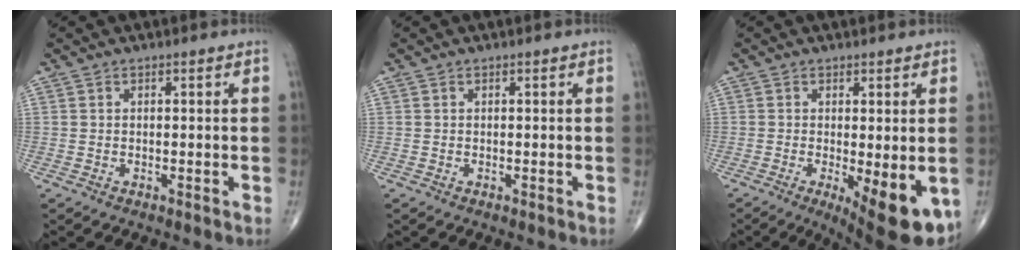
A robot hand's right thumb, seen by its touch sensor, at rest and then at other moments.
{"total": 0.0}
{"total": 11.4, "force": [-3.7, 3.7, 10.2], "torque": [-0.129, -0.022, -0.044]}